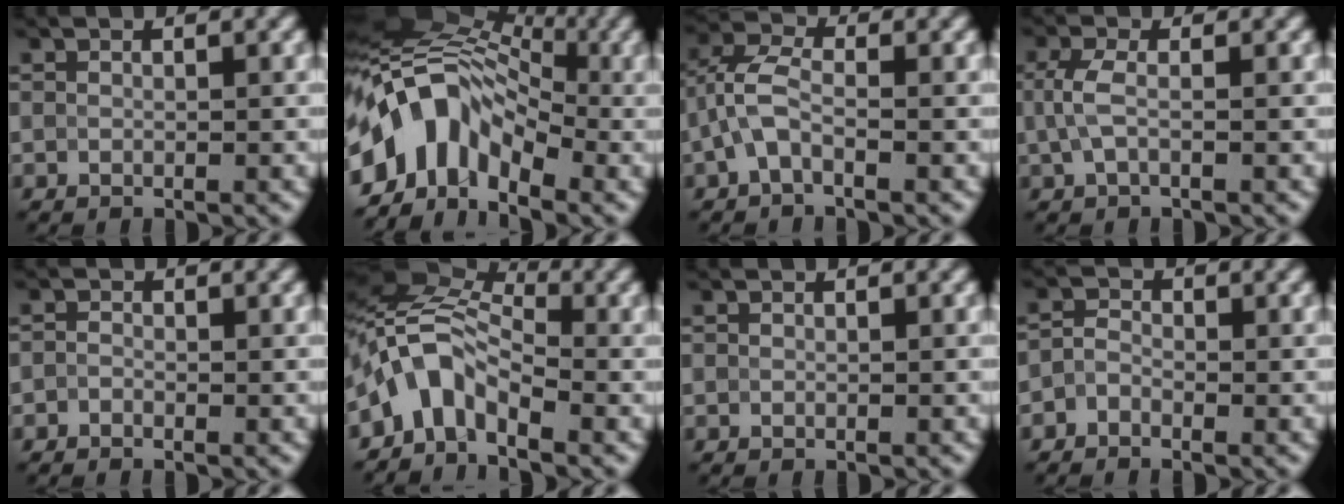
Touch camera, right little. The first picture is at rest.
{"total": 8.5, "force": [-3.3, 5.9, 5.2], "torque": [-0.079, 0.016, -0.069]}
{"total": 3.3, "force": [-1.1, 1.6, 2.6], "torque": [-0.059, 0.014, -0.034]}
{"total": 2.3, "force": [0.0, 1.0, 2.1], "torque": [-0.054, 0.002, -0.004]}
{"total": 0.7, "force": [-0.5, 0.4, 0.2], "torque": [-0.002, -0.001, -0.013]}
{"total": 5.3, "force": [-2.9, 3.0, 3.2], "torque": [-0.045, 0.015, -0.072]}
{"total": 0.0}
{"total": 1.4, "force": [-1.0, 0.9, 0.6], "torque": [-0.009, 0.004, -0.025]}